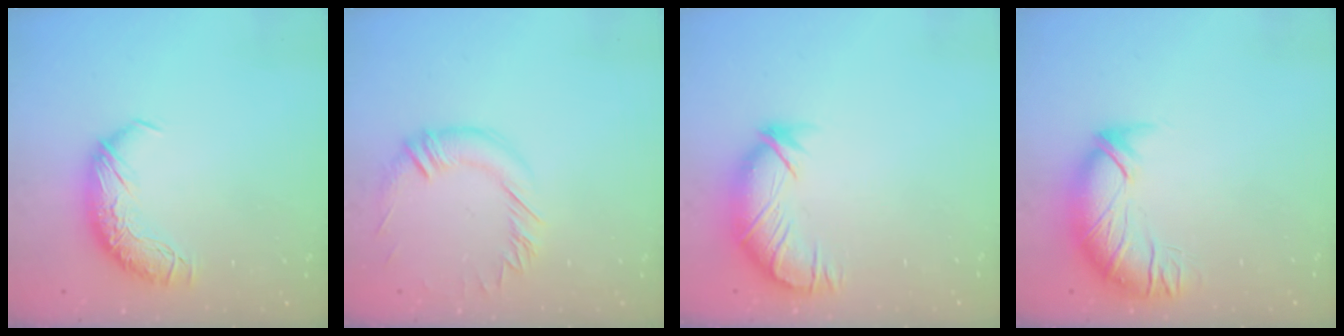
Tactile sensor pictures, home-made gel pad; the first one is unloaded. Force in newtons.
{"total": 1.3, "press": 1.1, "slide": 0.7}
{"total": 3.9, "press": 3.3, "slide": 2.0}
{"total": 2.8, "press": 1.3, "slide": 2.5}